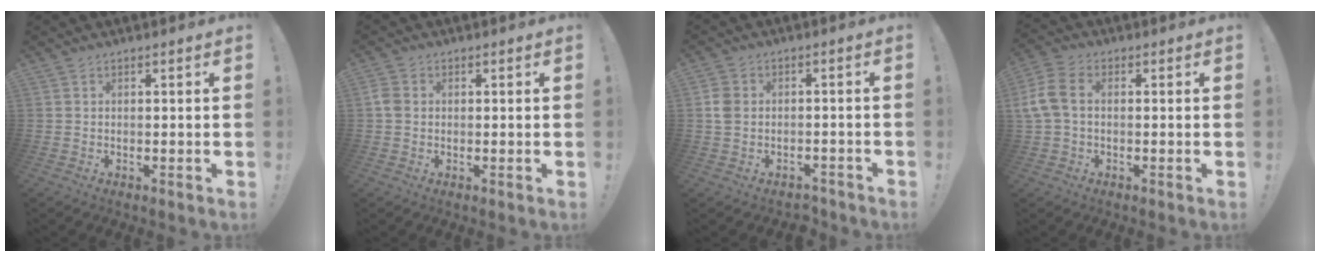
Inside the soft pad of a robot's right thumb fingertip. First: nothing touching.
{"total": 3.3, "force": [-0.1, 2.6, 2.1], "torque": [-0.045, 0.006, 0.000]}
{"total": 6.0, "force": [-1.4, 5.1, 2.9], "torque": [-0.056, 0.020, -0.018]}
{"total": 8.0, "force": [0.4, 5.3, 5.9], "torque": [-0.144, 0.008, 0.012]}